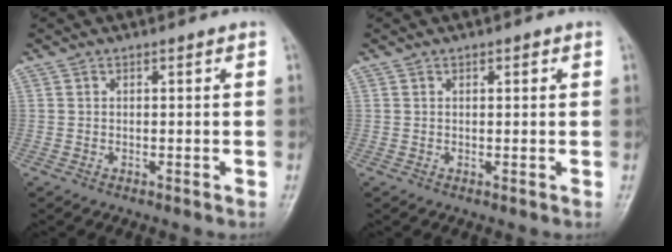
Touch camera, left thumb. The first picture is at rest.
{"total": 1.0, "force": [0.5, 0.5, 0.7], "torque": [-0.007, 0.001, 0.005]}